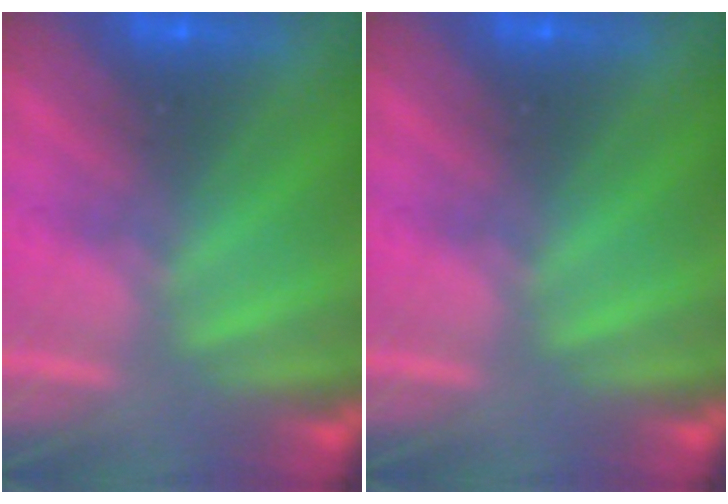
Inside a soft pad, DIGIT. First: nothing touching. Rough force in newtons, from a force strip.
{"total": 0.0}